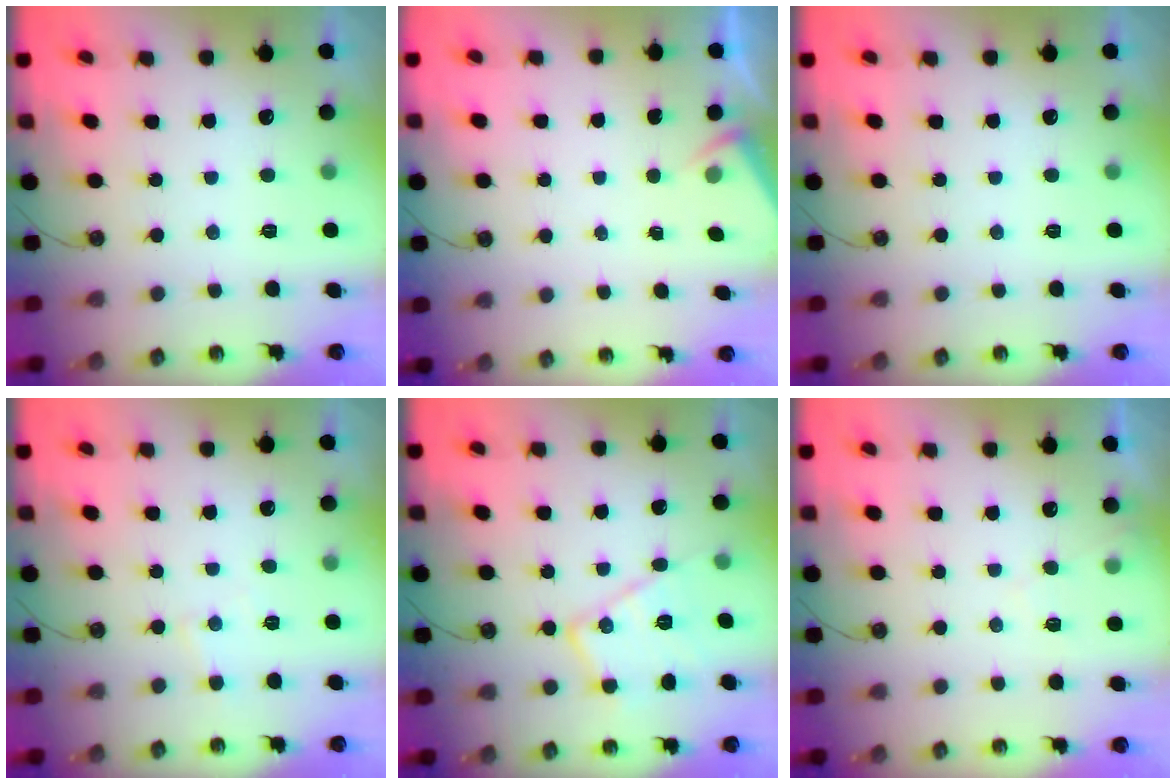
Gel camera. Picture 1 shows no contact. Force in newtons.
{"total": 2.1, "press": 2.1, "slide": 0.3}
{"total": 0.0}
{"total": 4.3, "press": 4.2, "slide": 0.7}
{"total": 12.7, "press": 12.7, "slide": 0.7}
{"total": 4.3, "press": 4.3, "slide": 0.6}